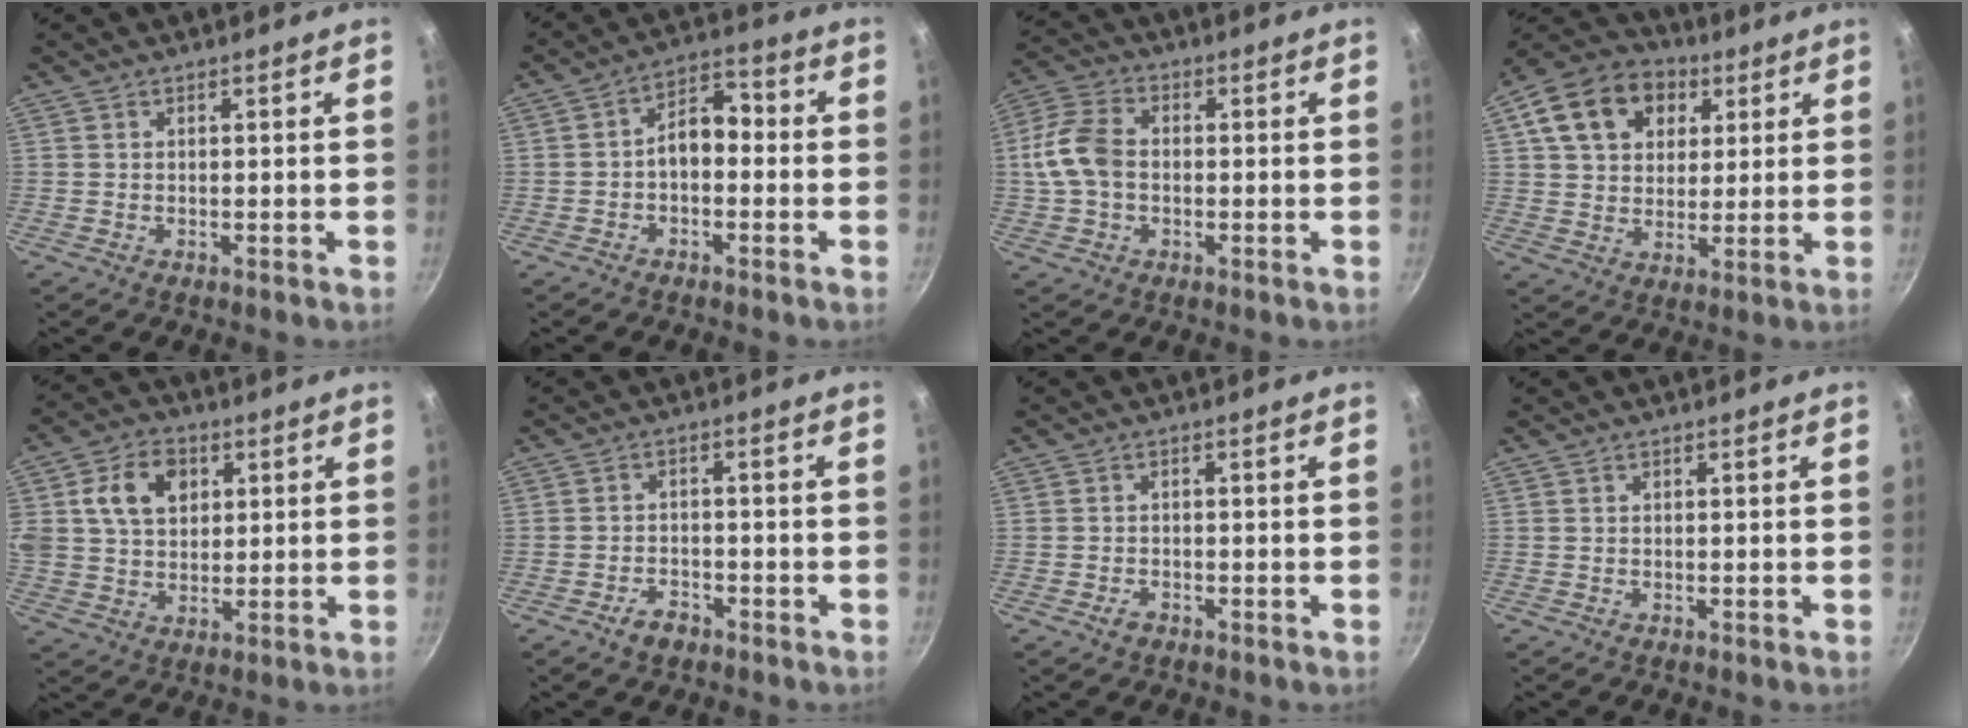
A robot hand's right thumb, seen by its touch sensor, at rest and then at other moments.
{"total": 6.9, "force": [-1.2, 4.4, 5.2], "torque": [-0.053, 0.034, -0.031]}
{"total": 9.5, "force": [-0.4, 6.6, 6.9], "torque": [-0.136, 0.024, -0.018]}
{"total": 16.0, "force": [6.0, 12.0, 8.7], "torque": [-0.131, 0.011, 0.091]}
{"total": 12.6, "force": [3.9, 9.6, 7.3], "torque": [-0.113, 0.007, 0.063]}
{"total": 3.6, "force": [-2.5, 2.1, 1.7], "torque": [-0.019, 0.024, -0.038]}
{"total": 1.7, "force": [-1.1, 1.1, 0.8], "torque": [-0.013, 0.010, -0.018]}
{"total": 0.0}